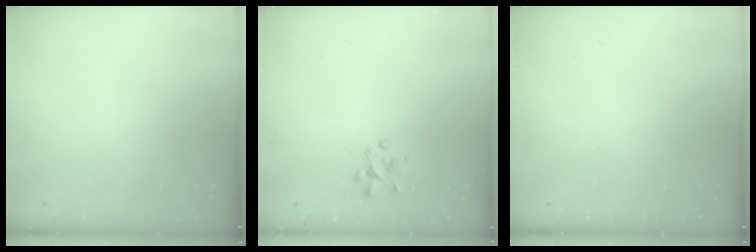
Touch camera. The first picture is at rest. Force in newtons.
{"total": 3.0, "press": 2.9, "slide": 0.9}
{"total": 0.0}